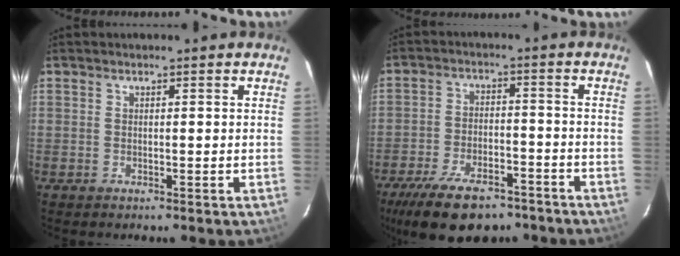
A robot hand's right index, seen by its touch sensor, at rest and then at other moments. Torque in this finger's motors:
{"motor_torque": [1.26, -0.88, 0.48, 0.10]}